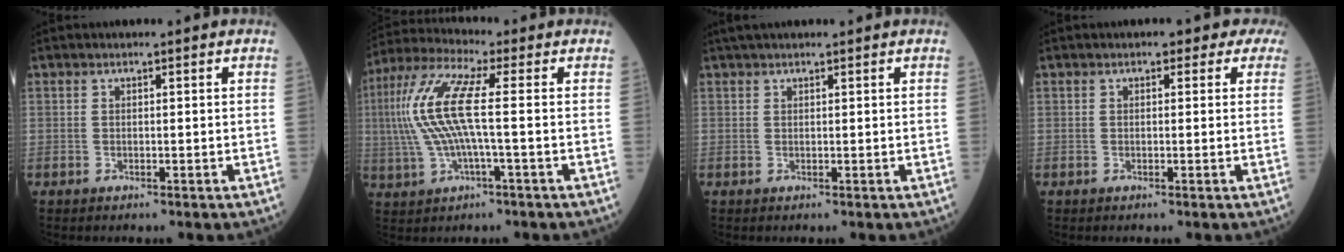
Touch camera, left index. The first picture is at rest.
{"total": 10.7, "force": [0.4, 1.5, 10.6], "torque": [-0.245, 0.025, 0.001]}
{"total": 3.2, "force": [2.7, 0.6, 1.7], "torque": [-0.026, 0.034, 0.046]}
{"total": 3.2, "force": [2.0, 1.8, 1.6], "torque": [-0.008, 0.017, 0.010]}